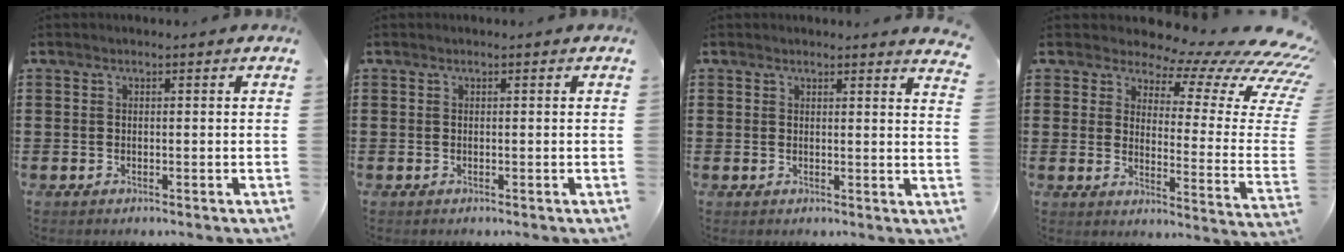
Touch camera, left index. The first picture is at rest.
{"total": 0.0}
{"total": 1.7, "force": [1.7, 0.0, 0.4], "torque": [-0.005, -0.005, 0.032]}
{"total": 9.0, "force": [7.0, 2.5, 5.1], "torque": [-0.089, -0.066, 0.115]}